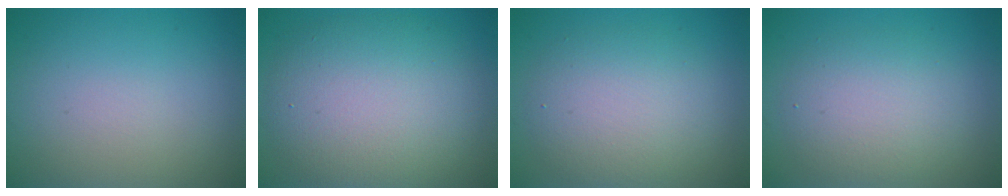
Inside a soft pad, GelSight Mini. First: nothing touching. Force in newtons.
{"total": 9.3, "press": 9.3, "slide": 0.6}
{"total": 5.1, "press": 5.1, "slide": 0.2}
{"total": 4.3, "press": 4.3, "slide": 0.2}